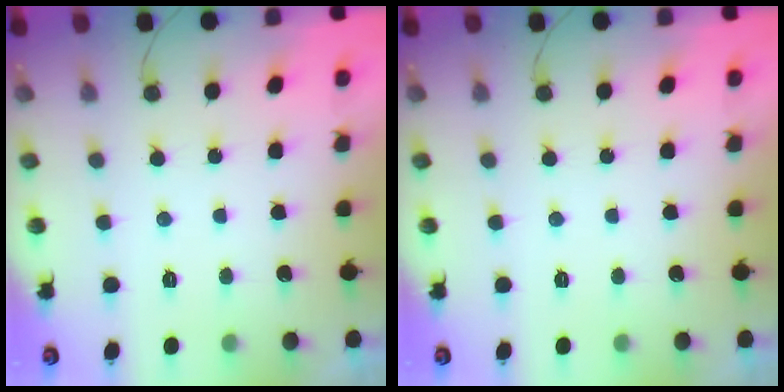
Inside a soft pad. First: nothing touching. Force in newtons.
{"total": 0.0}